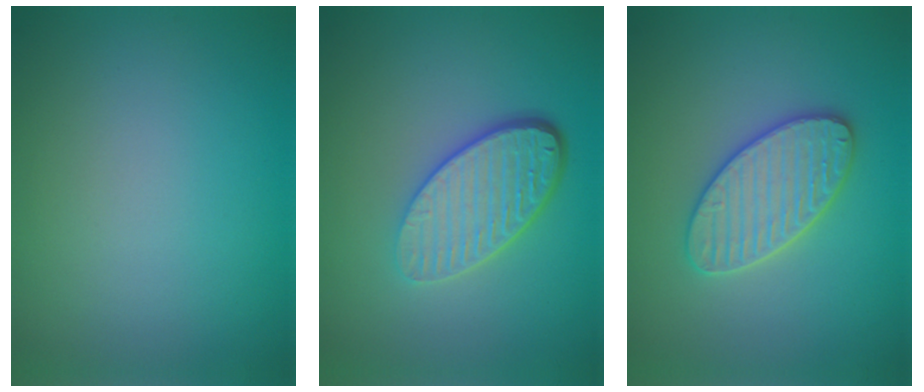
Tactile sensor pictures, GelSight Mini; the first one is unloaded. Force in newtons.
{"total": 5.2, "press": 3.7, "slide": 3.7}
{"total": 3.9, "press": 3.9, "slide": 0.5}